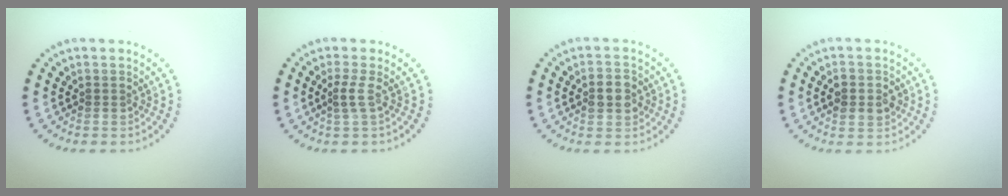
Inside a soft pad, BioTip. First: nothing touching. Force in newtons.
{"total": 1.3, "press": 0.9, "slide": 0.9}
{"total": 2.6, "press": 2.6, "slide": 0.1}
{"total": 2.6, "press": 2.6, "slide": 0.2}